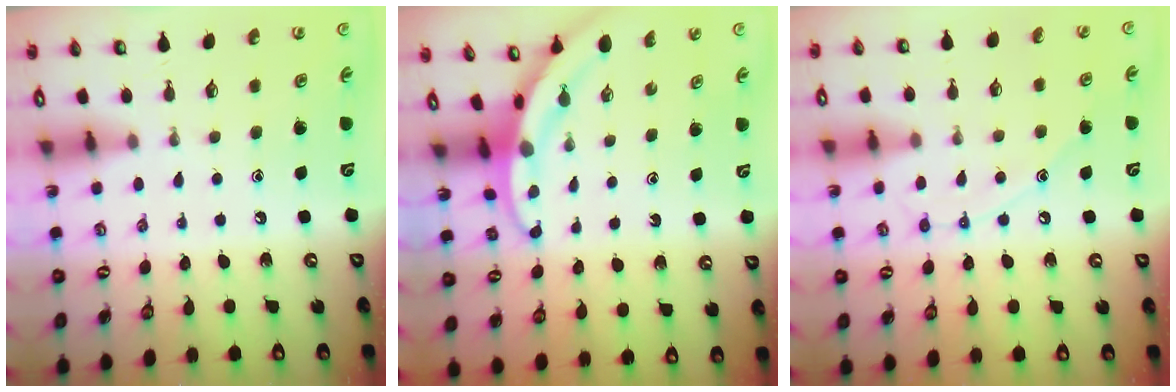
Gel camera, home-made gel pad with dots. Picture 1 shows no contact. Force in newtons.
{"total": 3.3, "press": 3.3, "slide": 0.2}
{"total": 9.5, "press": 9.4, "slide": 0.8}